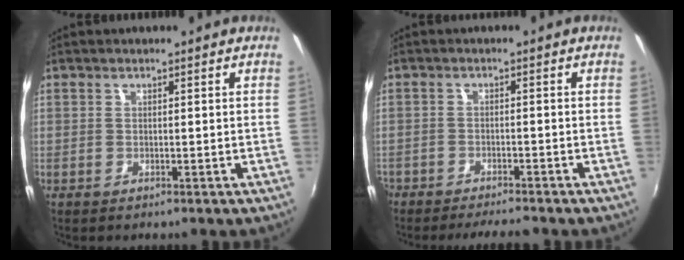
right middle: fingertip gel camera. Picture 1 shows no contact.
{"total": 6.5, "force": [-5.8, 1.5, 2.3], "torque": [-0.070, -0.006, -0.091]}